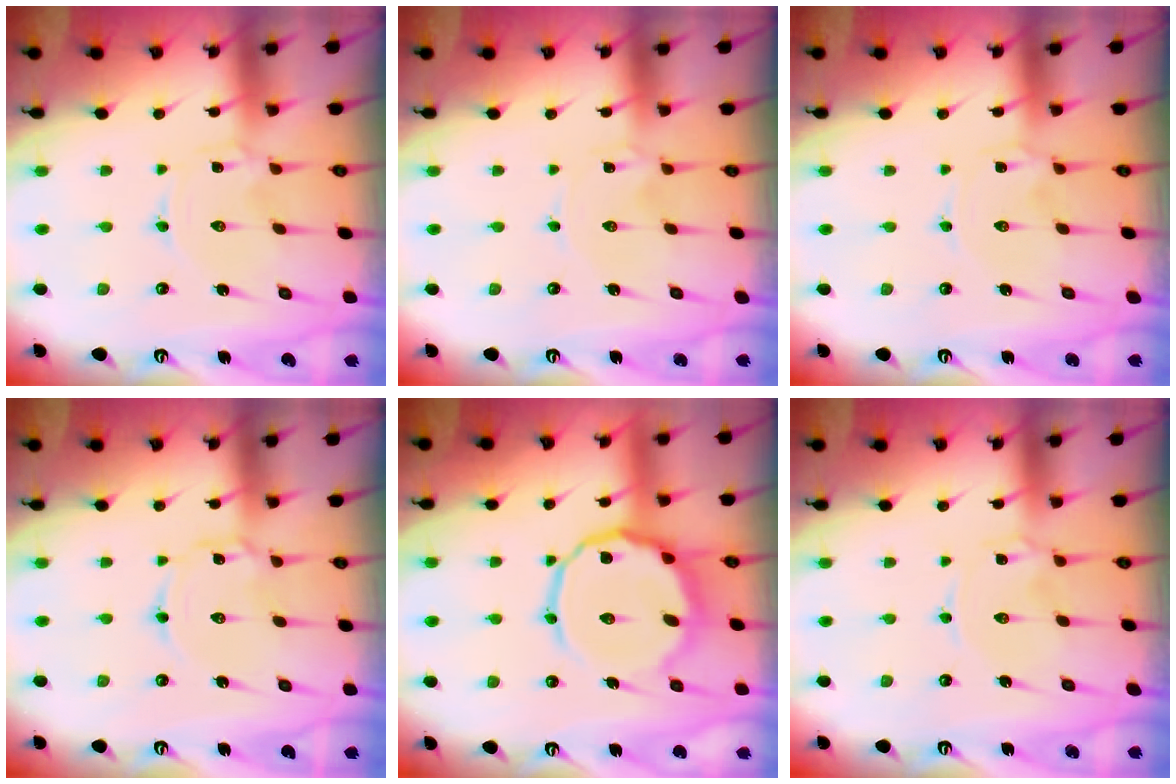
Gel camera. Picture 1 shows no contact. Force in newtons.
{"total": 0.0}
{"total": 0.0}
{"total": 2.2, "press": 2.2, "slide": 0.3}
{"total": 14.2, "press": 14.0, "slide": 2.0}
{"total": 0.5, "press": 0.5, "slide": 0.1}